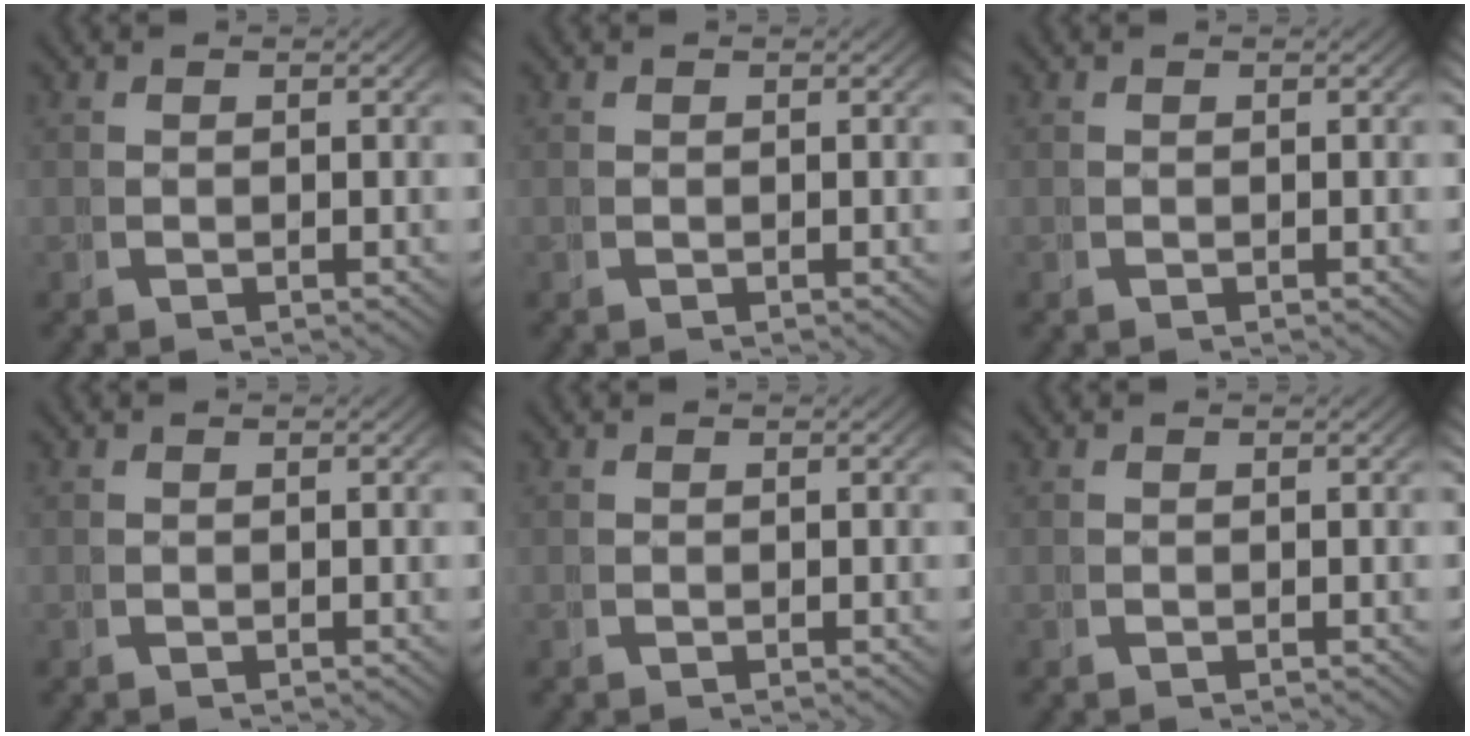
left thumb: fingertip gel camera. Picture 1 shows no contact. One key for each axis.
{"total": 0.0}
{"total": 0.0}
{"total": 0.0}
{"total": 0.0}
{"total": 0.0}